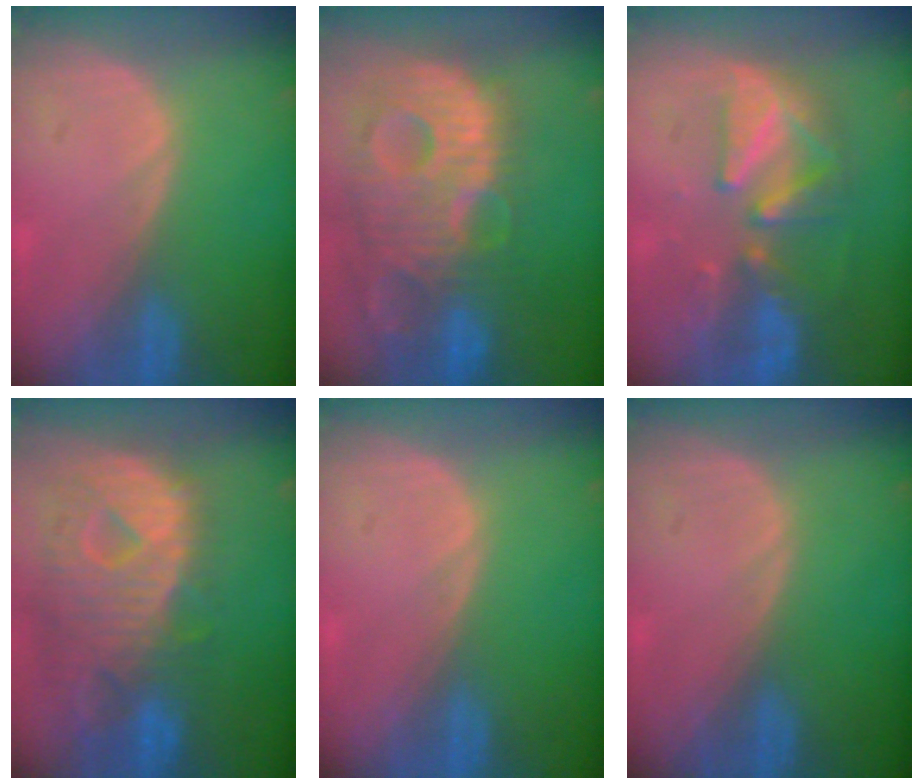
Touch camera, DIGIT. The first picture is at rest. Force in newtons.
{"total": 13.8, "press": 11.9, "slide": 7.1}
{"total": 8.4, "press": 8.1, "slide": 2.0}
{"total": 12.6, "press": 10.9, "slide": 6.4}
{"total": 0.0}
{"total": 0.0}